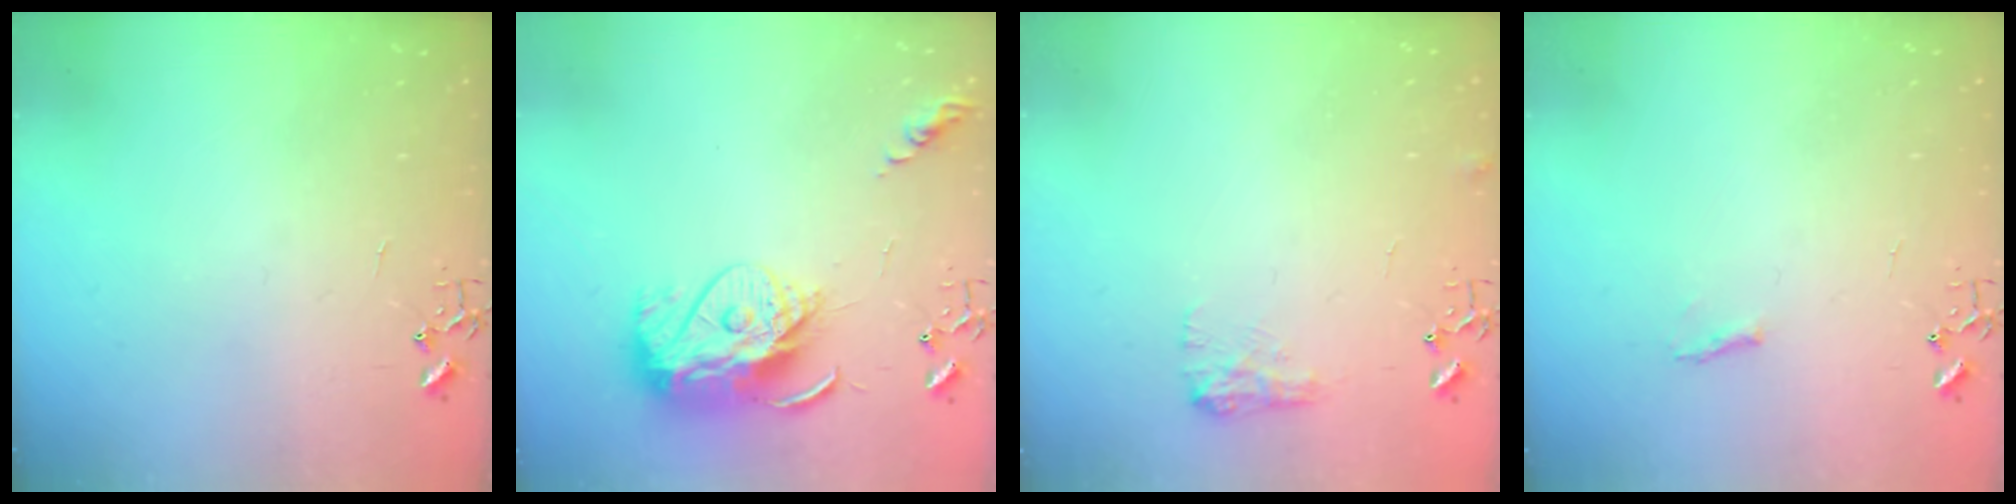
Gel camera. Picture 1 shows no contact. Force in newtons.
{"total": 14.0, "press": 13.9, "slide": 1.4}
{"total": 8.3, "press": 8.2, "slide": 0.3}
{"total": 4.7, "press": 4.6, "slide": 0.6}